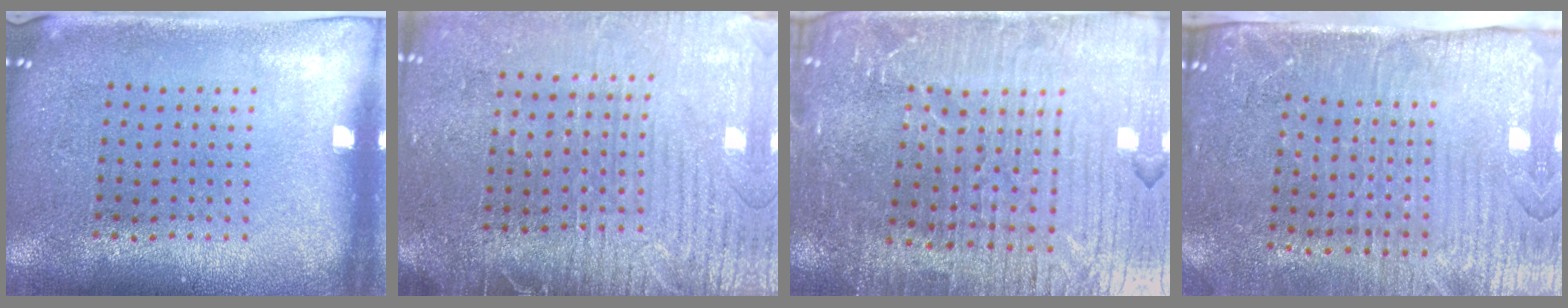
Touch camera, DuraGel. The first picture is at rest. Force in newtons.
{"total": 3.6, "press": 3.3, "slide": 1.5}
{"total": 5.4, "press": 5.0, "slide": 2.0}
{"total": 4.3, "press": 3.7, "slide": 2.2}